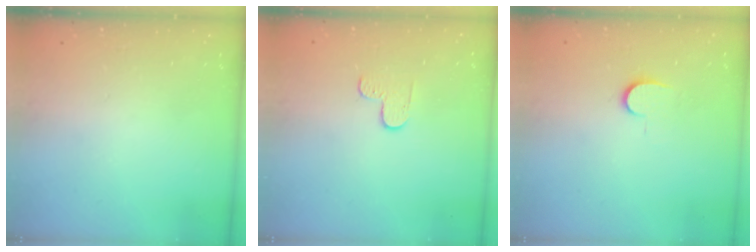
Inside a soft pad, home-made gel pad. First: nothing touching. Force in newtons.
{"total": 3.6, "press": 3.5, "slide": 0.4}
{"total": 5.4, "press": 5.4, "slide": 0.6}